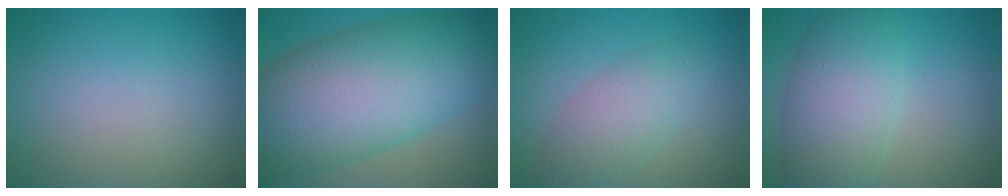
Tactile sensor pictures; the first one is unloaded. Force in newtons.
{"total": 13.6, "press": 13.6, "slide": 0.6}
{"total": 3.8, "press": 3.8, "slide": 0.2}
{"total": 7.0, "press": 6.9, "slide": 0.5}